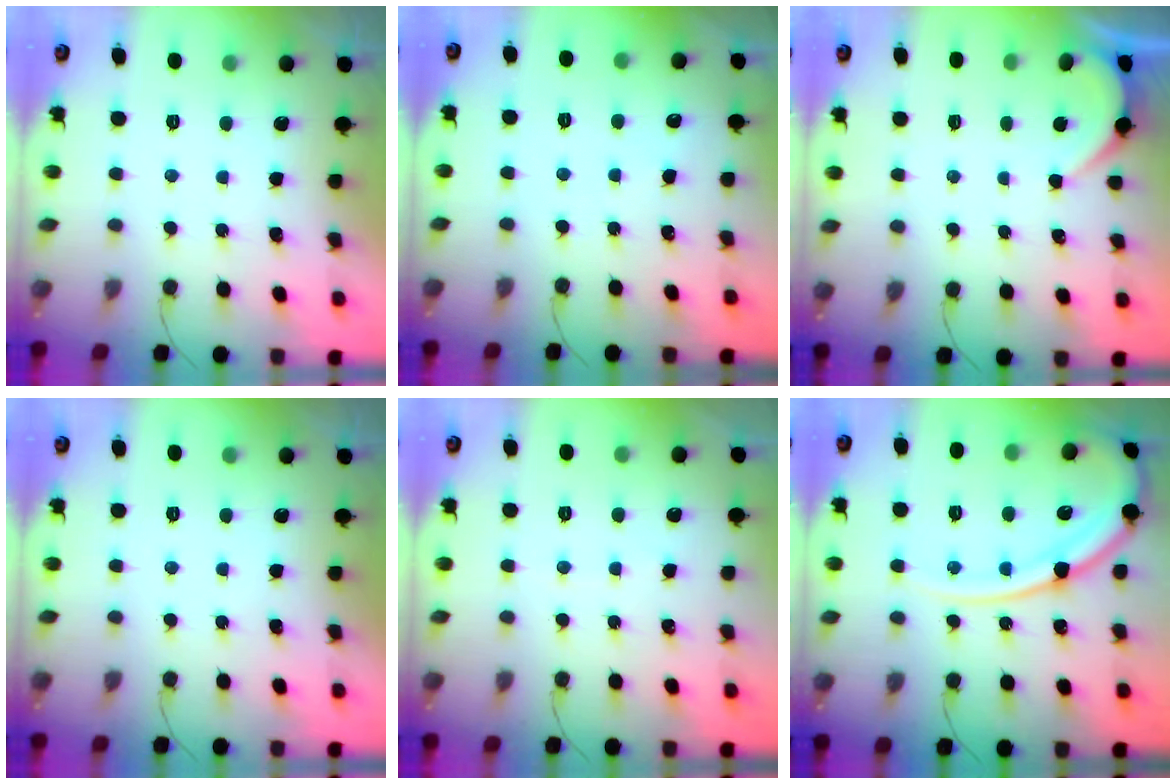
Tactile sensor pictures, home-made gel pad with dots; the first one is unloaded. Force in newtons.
{"total": 1.8, "press": 1.7, "slide": 0.4}
{"total": 1.3, "press": 1.3, "slide": 0.2}
{"total": 0.0}
{"total": 2.6, "press": 2.6, "slide": 0.3}
{"total": 16.0, "press": 15.9, "slide": 1.7}